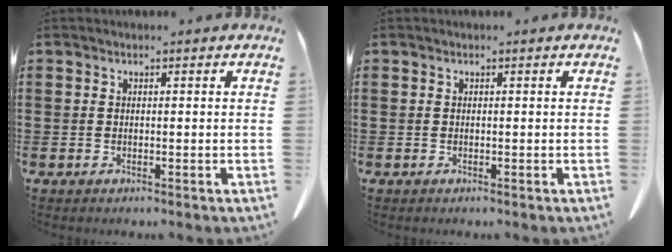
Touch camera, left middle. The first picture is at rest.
{"total": 0.0}